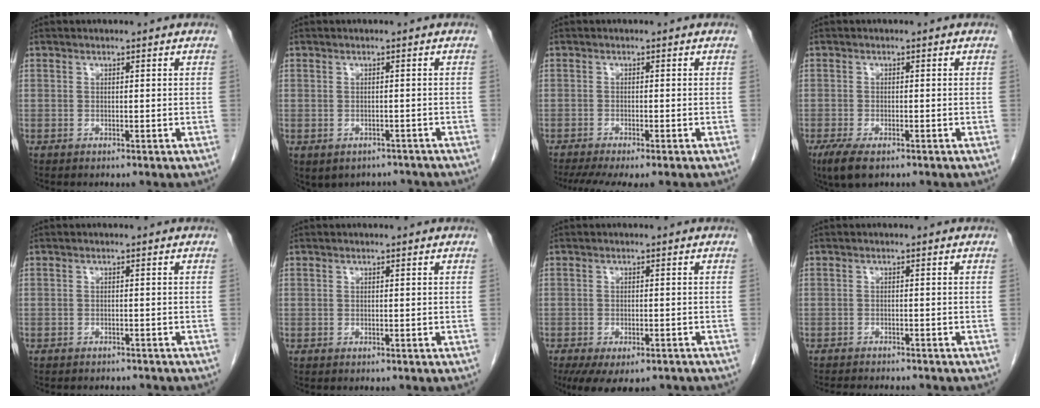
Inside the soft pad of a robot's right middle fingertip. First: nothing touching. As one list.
[{"total": 6.4, "force": [-5.1, 3.7, 1.2], "torque": [-0.012, 0.011, -0.059]}, {"total": 7.8, "force": [-6.2, 1.0, 4.6], "torque": [-0.067, -0.012, -0.096]}, {"total": 4.7, "force": [-3.1, 1.6, 3.3], "torque": [-0.070, -0.012, -0.050]}, {"total": 4.8, "force": [-4.4, 1.4, 1.2], "torque": [-0.015, -0.002, -0.053]}, {"total": 0.0}, {"total": 9.7, "force": [-7.0, 4.0, 5.4], "torque": [-0.092, -0.011, -0.097]}, {"total": 6.5, "force": [-6.1, 0.8, 2.2], "torque": [-0.028, -0.009, -0.088]}]